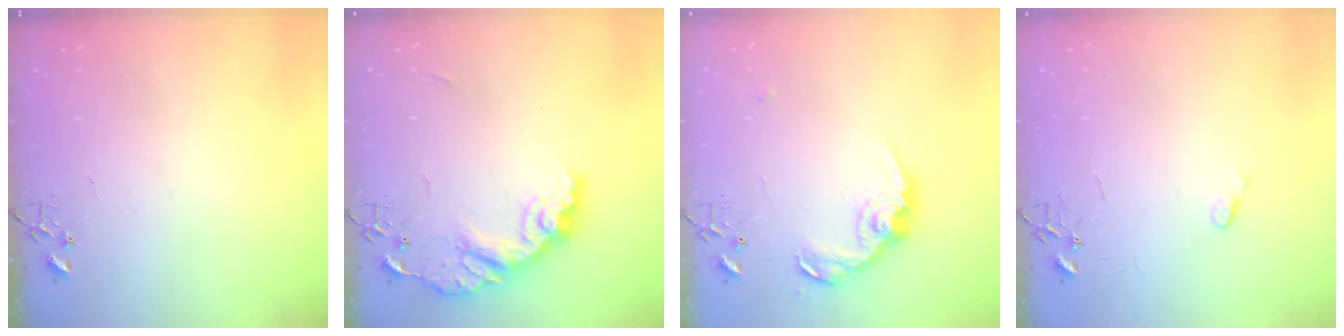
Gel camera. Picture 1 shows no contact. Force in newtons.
{"total": 14.5, "press": 14.5, "slide": 0.6}
{"total": 13.9, "press": 13.9, "slide": 0.8}
{"total": 4.8, "press": 4.8, "slide": 0.5}